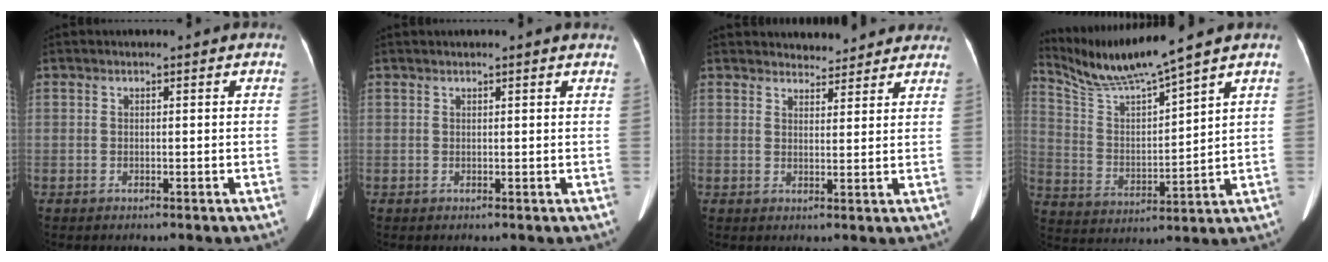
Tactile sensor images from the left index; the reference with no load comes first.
{"total": 3.4, "force": [3.1, 0.0, 1.3], "torque": [-0.016, 0.020, 0.030]}
{"total": 7.8, "force": [7.3, 2.6, 0.5], "torque": [0.016, 0.015, 0.072]}
{"total": 11.1, "force": [10.0, -2.0, 4.5], "torque": [-0.100, -0.001, 0.201]}